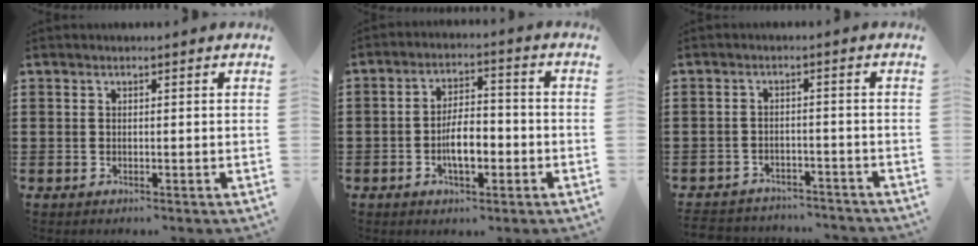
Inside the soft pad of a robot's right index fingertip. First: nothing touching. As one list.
[{"total": 6.6, "force": [-2.1, 2.8, 5.7], "torque": [-0.104, 0.002, -0.042]}, {"total": 2.9, "force": [-2.9, 0.4, -0.1], "torque": [-0.006, -0.001, -0.062]}]